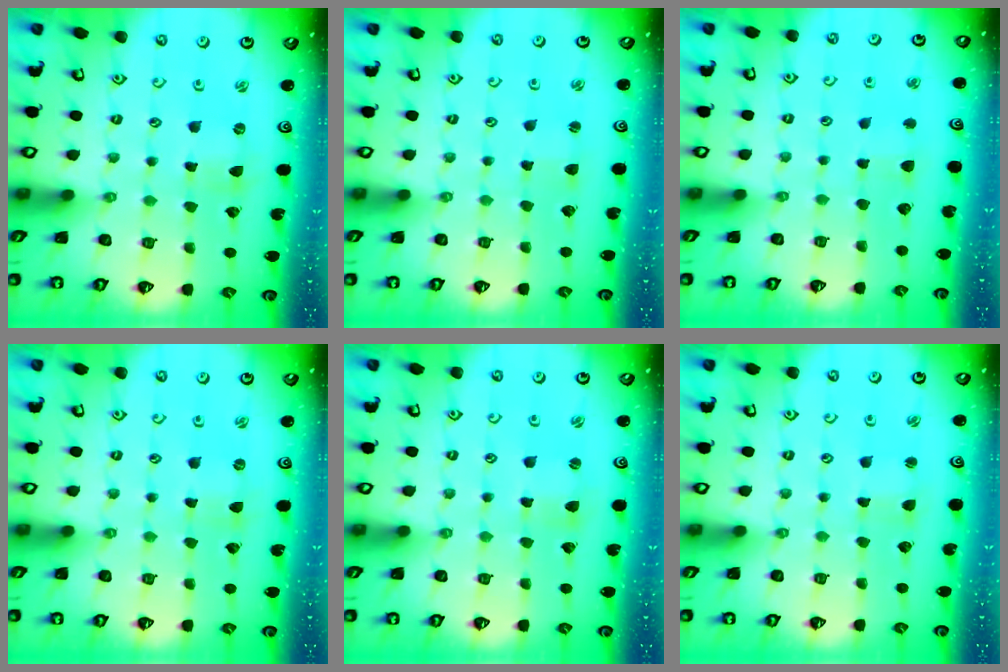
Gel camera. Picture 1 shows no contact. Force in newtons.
{"total": 1.9, "press": 1.9, "slide": 0.2}
{"total": 2.8, "press": 2.7, "slide": 0.4}
{"total": 0.6, "press": 0.6, "slide": 0.1}
{"total": 1.1, "press": 1.0, "slide": 0.2}
{"total": 2.0, "press": 2.0, "slide": 0.3}